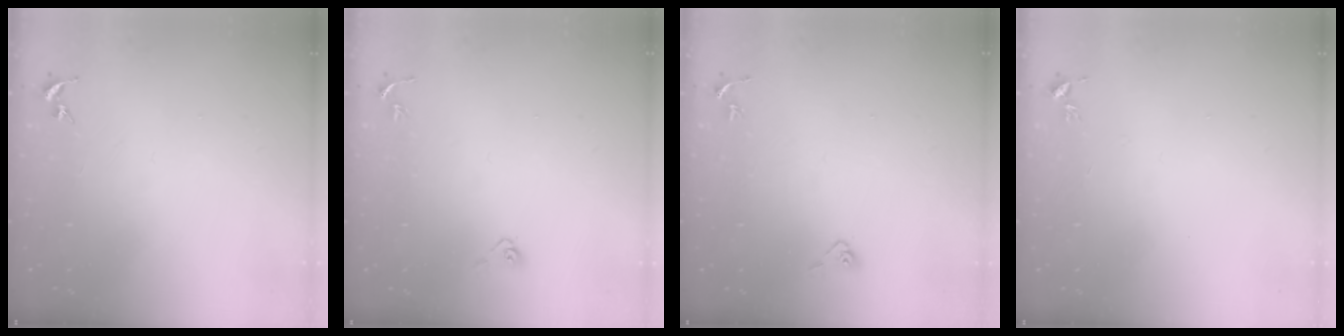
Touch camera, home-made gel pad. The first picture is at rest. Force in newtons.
{"total": 4.0, "press": 3.4, "slide": 2.0}
{"total": 4.1, "press": 3.9, "slide": 1.2}
{"total": 3.4, "press": 3.3, "slide": 0.5}